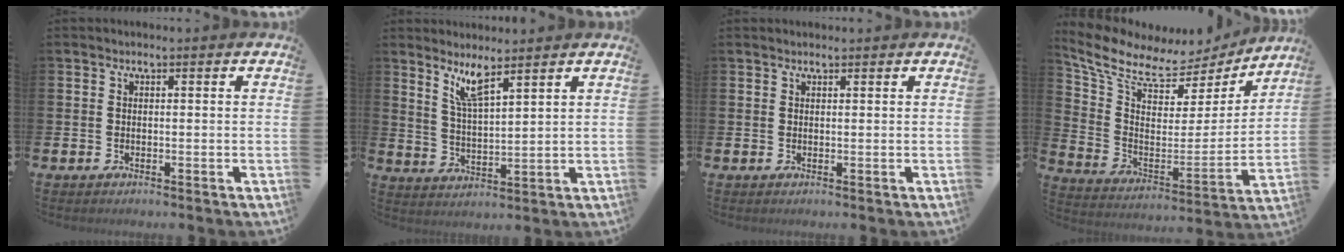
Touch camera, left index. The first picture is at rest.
{"total": 5.7, "force": [4.9, 0.5, 2.8], "torque": [-0.058, -0.028, 0.083]}
{"total": 0.7, "force": [0.7, 0.2, 0.1], "torque": [0.008, -0.002, 0.010]}
{"total": 9.0, "force": [7.6, 3.9, 3.1], "torque": [-0.108, -0.051, 0.130]}